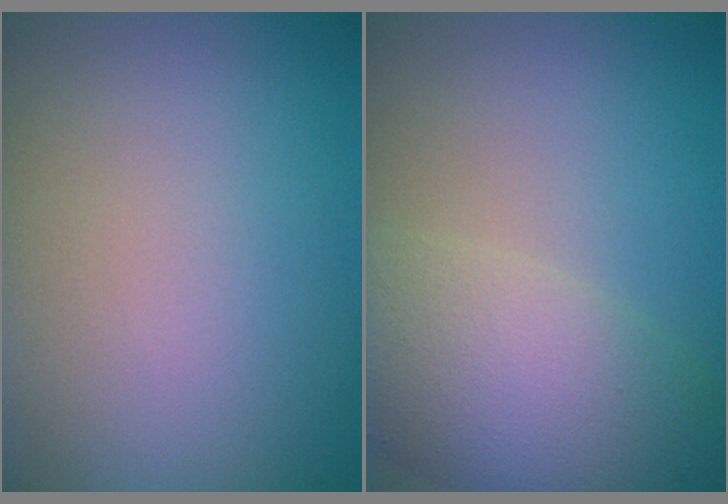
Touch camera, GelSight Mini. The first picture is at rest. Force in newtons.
{"total": 7.0, "press": 7.0, "slide": 0.5}